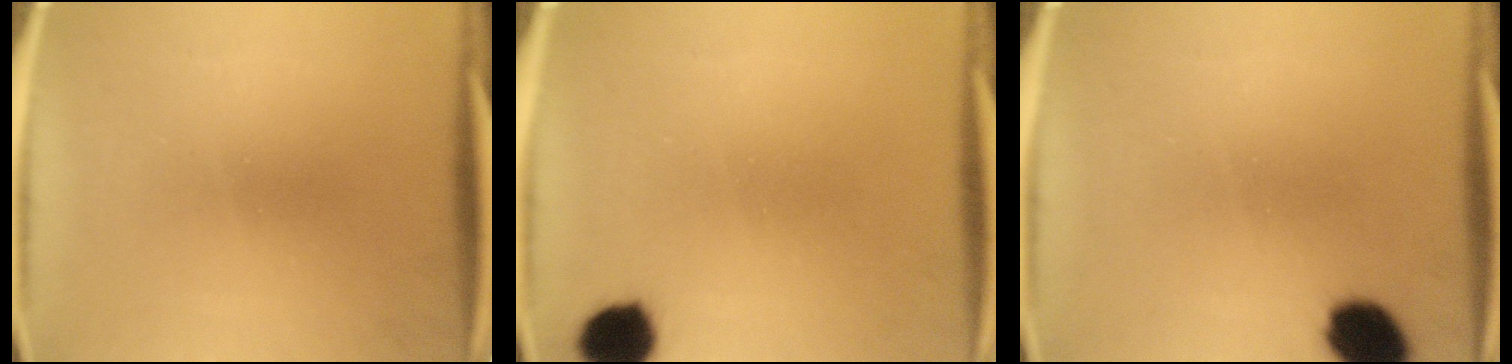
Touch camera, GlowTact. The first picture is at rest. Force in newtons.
{"total": 7.0}
{"total": 8.7}